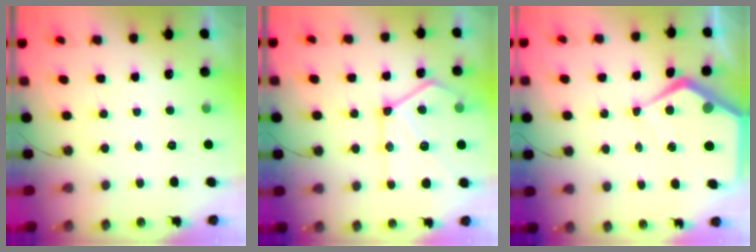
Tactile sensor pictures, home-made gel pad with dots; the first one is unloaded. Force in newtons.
{"total": 17.4, "press": 17.3, "slide": 1.8}
{"total": 13.8, "press": 13.7, "slide": 1.3}